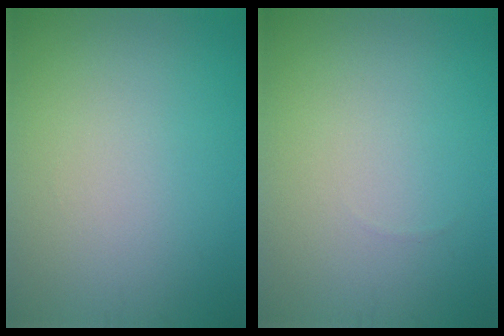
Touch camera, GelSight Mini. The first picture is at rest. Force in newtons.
{"total": 0.0}